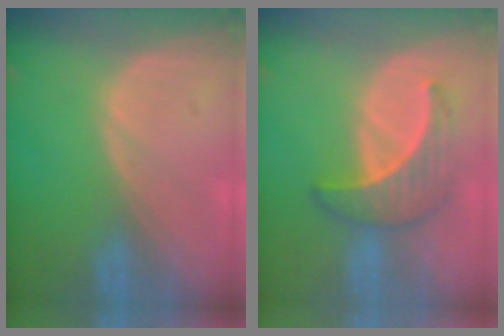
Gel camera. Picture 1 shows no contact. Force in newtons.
{"total": 6.7, "press": 6.1, "slide": 2.7}